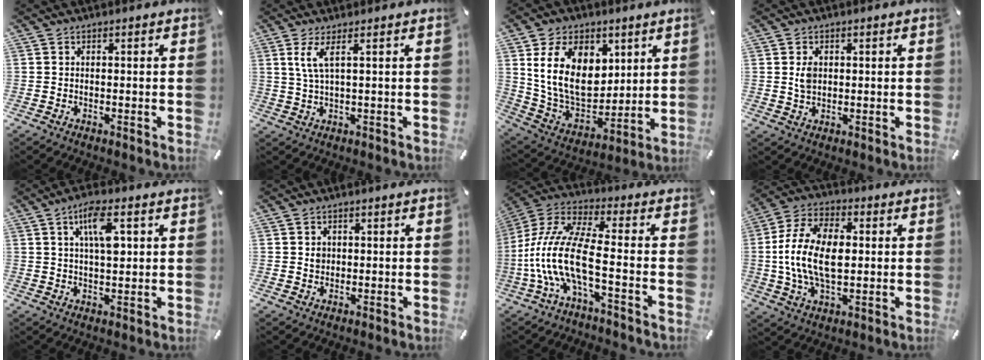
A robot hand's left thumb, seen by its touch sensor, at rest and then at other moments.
{"total": 4.3, "force": [1.8, 0.5, 3.9], "torque": [-0.083, -0.003, 0.031]}
{"total": 17.9, "force": [5.8, 13.0, 10.9], "torque": [-0.211, -0.026, 0.108]}
{"total": 2.9, "force": [0.6, 2.3, 1.7], "torque": [-0.029, 0.003, 0.009]}
{"total": 8.5, "force": [2.7, 3.2, 7.4], "torque": [-0.134, 0.003, 0.042]}
{"total": 1.7, "force": [0.3, 1.7, 0.4], "torque": [-0.002, 0.003, 0.002]}
{"total": 14.7, "force": [-3.5, 4.2, 13.6], "torque": [-0.302, -0.017, -0.069]}
{"total": 15.5, "force": [0.0, 9.4, 12.4], "torque": [-0.268, 0.010, 0.001]}